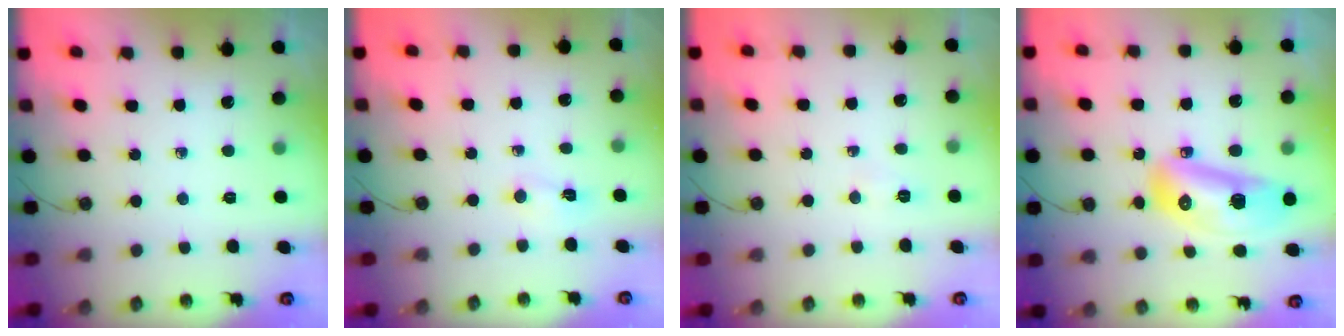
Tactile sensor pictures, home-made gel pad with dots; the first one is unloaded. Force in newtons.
{"total": 2.8, "press": 2.7, "slide": 0.7}
{"total": 17.8, "press": 5.9, "slide": 16.8}
{"total": 15.2, "press": 15.1, "slide": 1.8}